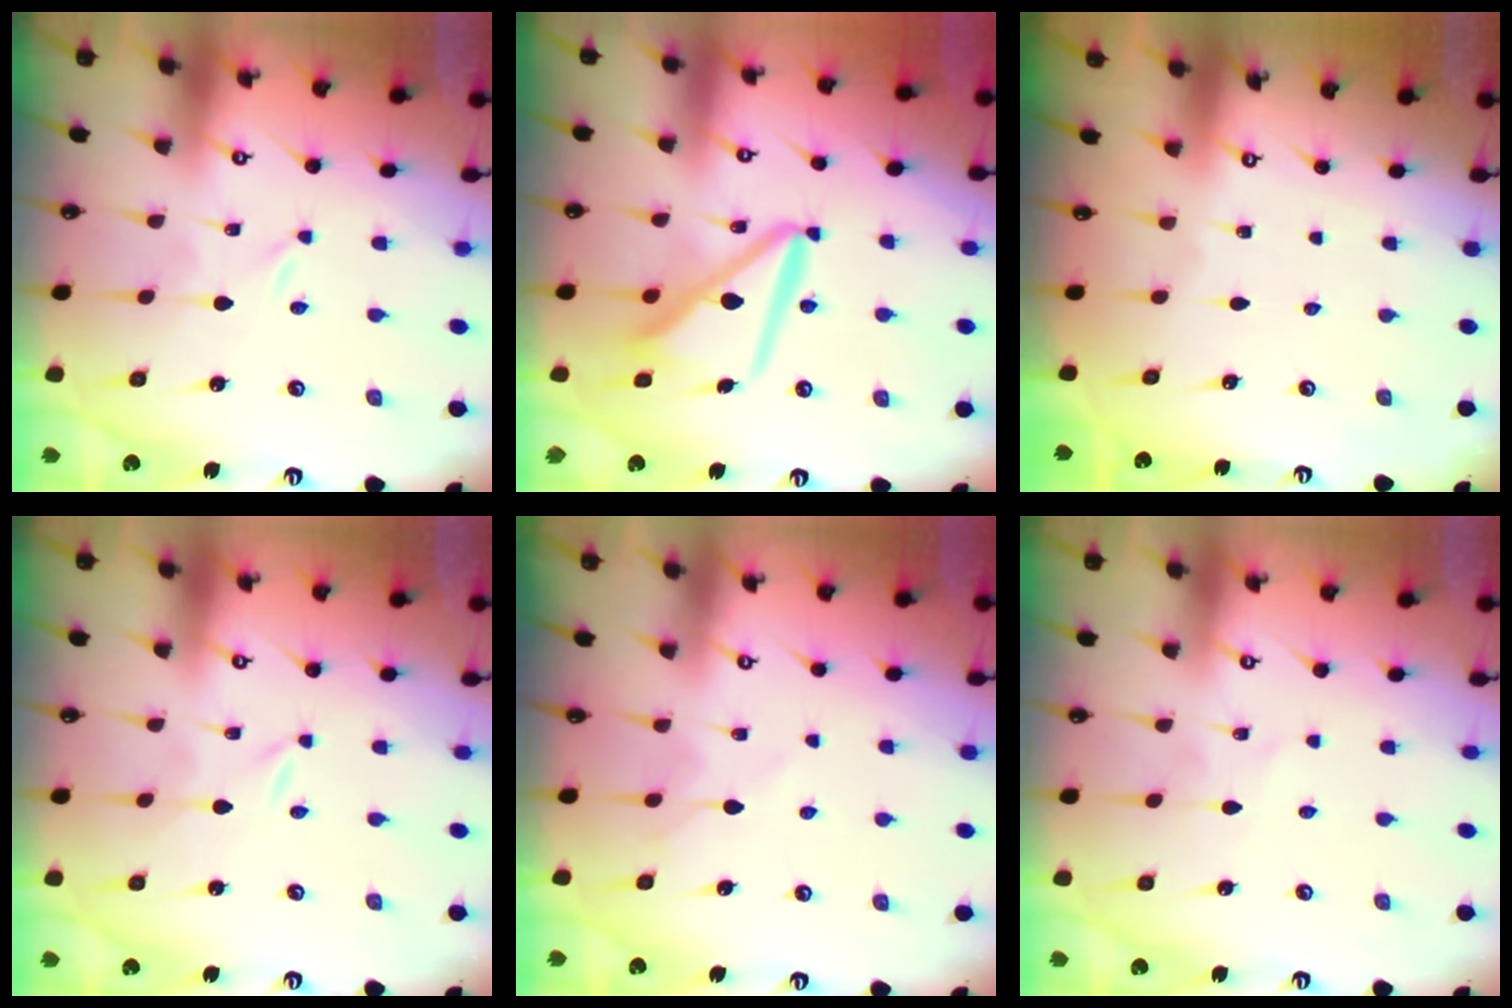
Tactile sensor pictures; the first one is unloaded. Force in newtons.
{"total": 11.5, "press": 11.4, "slide": 1.4}
{"total": 0.0}
{"total": 0.0}
{"total": 4.6, "press": 4.6, "slide": 0.6}
{"total": 2.3, "press": 2.3, "slide": 0.2}